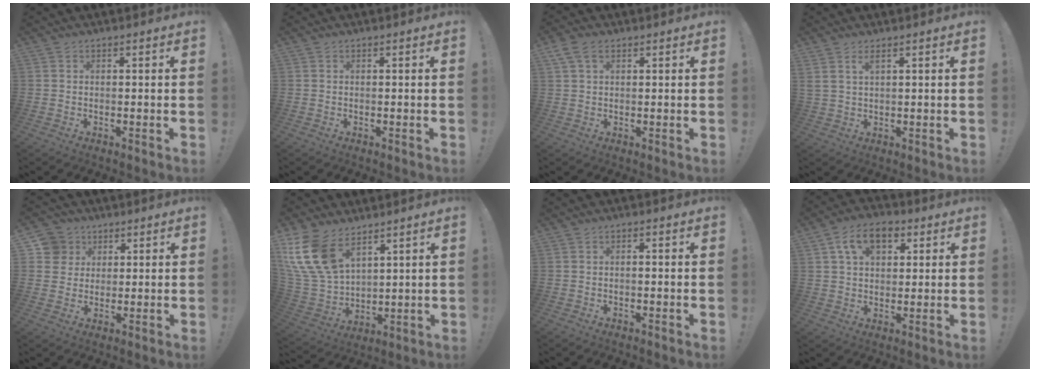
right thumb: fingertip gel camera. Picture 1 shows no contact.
{"total": 0.0}
{"total": 4.8, "force": [2.1, 3.0, 3.2], "torque": [-0.060, 0.003, 0.043]}
{"total": 2.9, "force": [1.7, 0.5, 2.2], "torque": [-0.039, -0.008, 0.031]}
{"total": 7.2, "force": [2.5, 6.6, 1.3], "torque": [-0.020, -0.011, 0.051]}
{"total": 18.2, "force": [9.5, 11.4, 10.5], "torque": [-0.228, -0.047, 0.182]}
{"total": 1.0, "force": [-0.7, 0.0, 0.7], "torque": [-0.015, 0.002, -0.011]}
{"total": 11.1, "force": [4.7, 7.4, 6.9], "torque": [-0.109, 0.005, 0.087]}